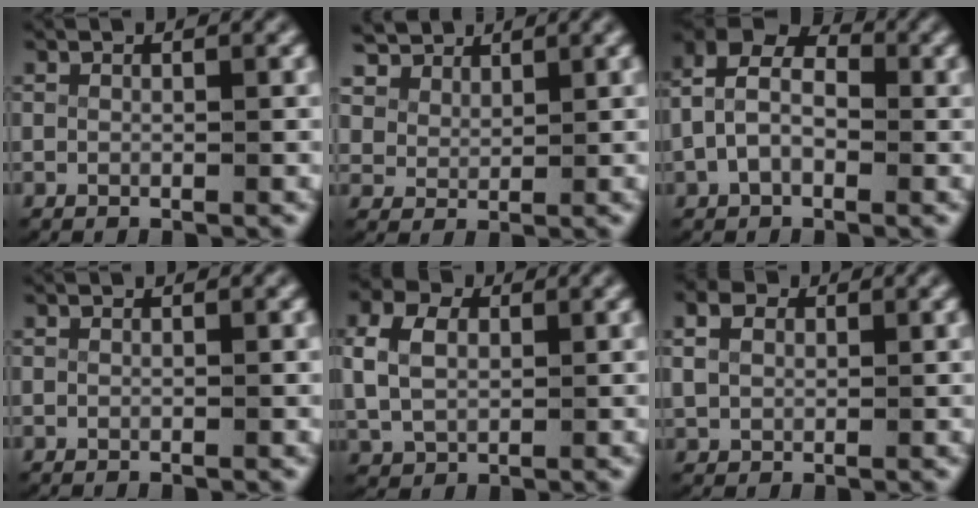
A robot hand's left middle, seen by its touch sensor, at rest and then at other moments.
{"total": 4.7, "force": [4.1, 2.0, 1.2], "torque": [-0.039, 0.004, 0.075]}
{"total": 7.5, "force": [1.7, 5.3, 5.0], "torque": [-0.093, 0.004, 0.017]}
{"total": 0.0}
{"total": 5.4, "force": [1.0, 4.3, 3.0], "torque": [-0.082, -0.002, 0.024]}
{"total": 2.7, "force": [0.9, 2.2, 1.4], "torque": [-0.038, -0.003, 0.023]}